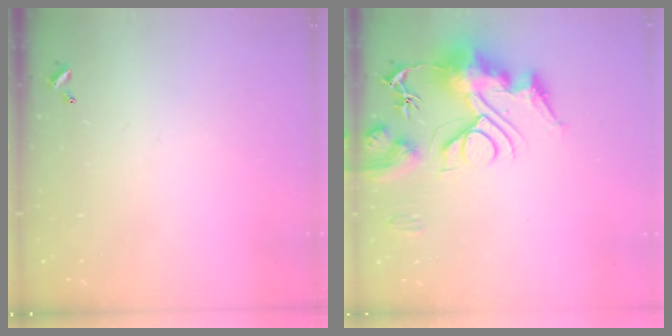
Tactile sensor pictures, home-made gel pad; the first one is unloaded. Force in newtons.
{"total": 15.0, "press": 14.9, "slide": 1.9}